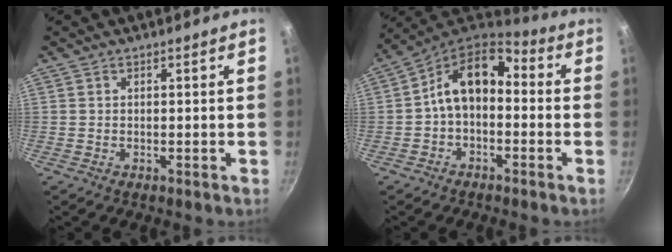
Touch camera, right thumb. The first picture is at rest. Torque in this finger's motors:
{"motor_torque": [0.09, 1.73, 1.31, -0.50, 0.43]}